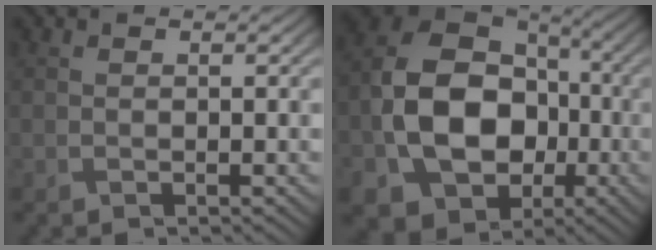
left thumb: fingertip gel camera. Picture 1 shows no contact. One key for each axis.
{"total": 15.7, "fx": -3.4, "fy": 11.7, "fz": 9.8, "tx": -0.211, "ty": -0.027, "tz": -0.063}